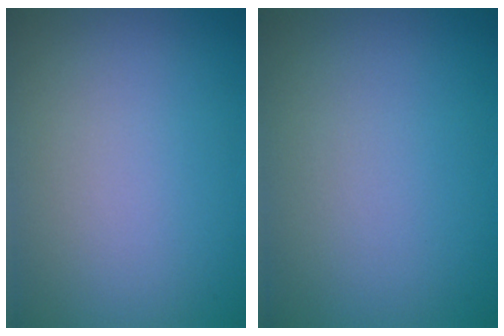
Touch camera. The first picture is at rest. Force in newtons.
{"total": 0.0}